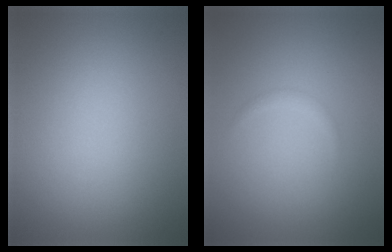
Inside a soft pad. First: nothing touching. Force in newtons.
{"total": 0.7, "press": 0.7, "slide": 0.0}